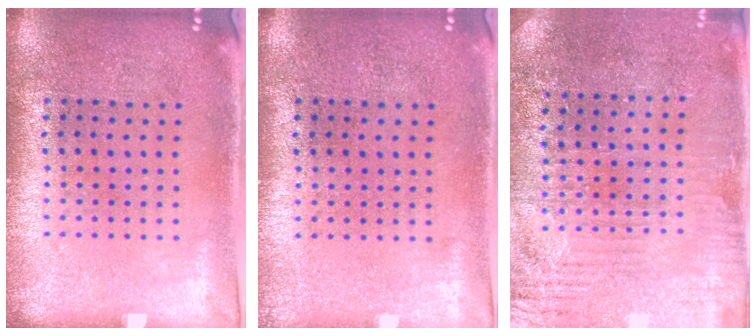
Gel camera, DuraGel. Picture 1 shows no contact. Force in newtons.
{"total": 0.0}
{"total": 3.2, "press": 3.1, "slide": 0.7}